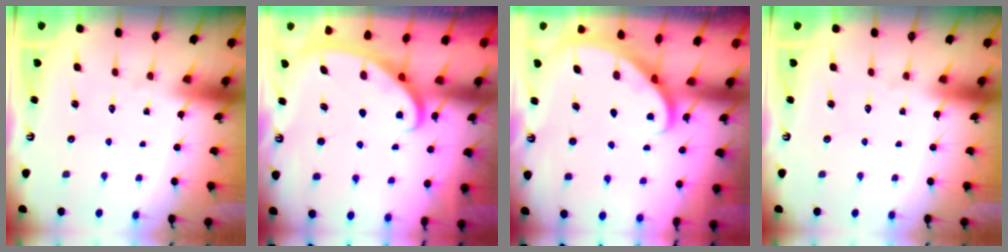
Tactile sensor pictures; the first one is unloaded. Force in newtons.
{"total": 2.5, "press": 2.4, "slide": 0.3}
{"total": 2.8, "press": 2.8, "slide": 0.2}
{"total": 0.0}